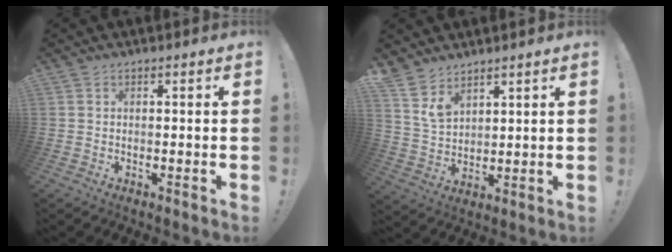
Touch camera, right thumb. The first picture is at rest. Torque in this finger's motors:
{"motor_torque": [-0.42, 0.59, 0.68, 0.40, 0.21]}